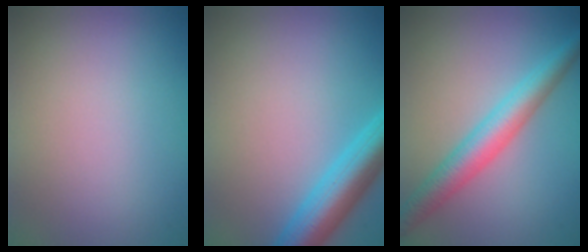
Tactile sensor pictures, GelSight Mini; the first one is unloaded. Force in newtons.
{"total": 5.5, "press": 5.5, "slide": 0.3}
{"total": 4.3, "press": 4.3, "slide": 0.1}